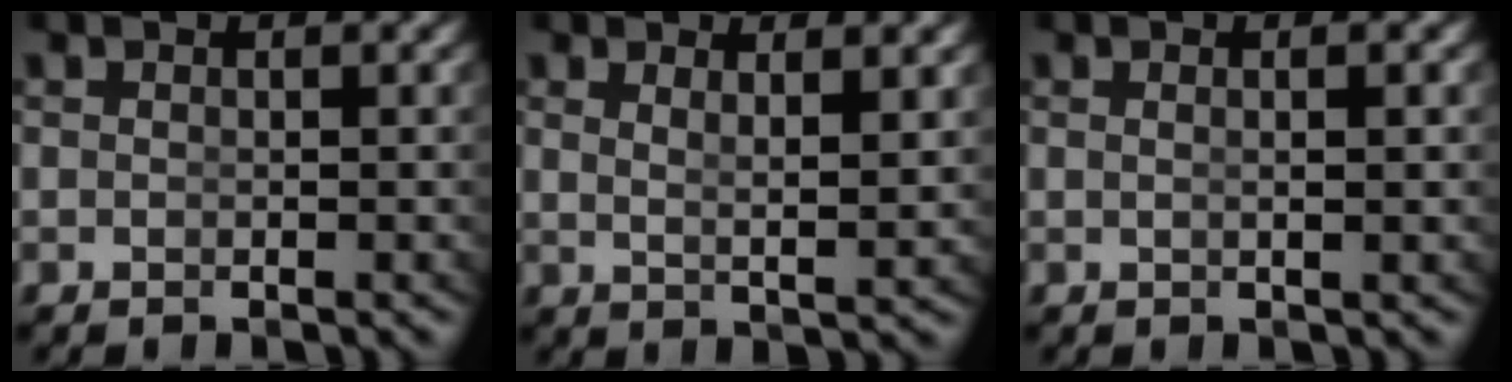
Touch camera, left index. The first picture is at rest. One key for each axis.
{"total": 2.3, "fx": 1.0, "fy": -0.5, "fz": 2.0, "tx": -0.038, "ty": -0.017, "tz": 0.032}
{"total": 1.1, "fx": 0.0, "fy": -0.6, "fz": 1.0, "tx": -0.016, "ty": -0.007, "tz": 0.006}